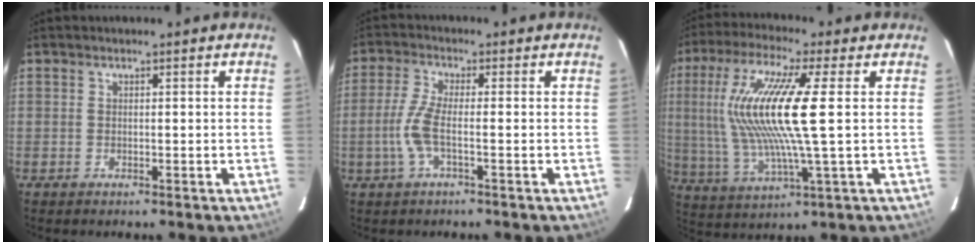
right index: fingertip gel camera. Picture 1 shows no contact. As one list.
[{"total": 5.7, "force": [-1.6, 0.8, 5.4], "torque": [-0.126, -0.001, -0.032]}, {"total": 16.8, "force": [2.4, 1.6, 16.6], "torque": [-0.324, 0.000, 0.051]}]